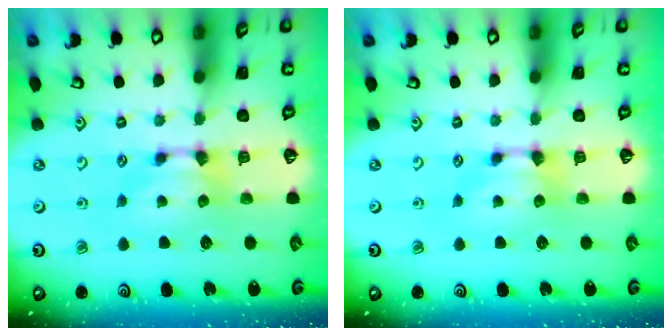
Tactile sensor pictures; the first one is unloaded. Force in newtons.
{"total": 0.0}